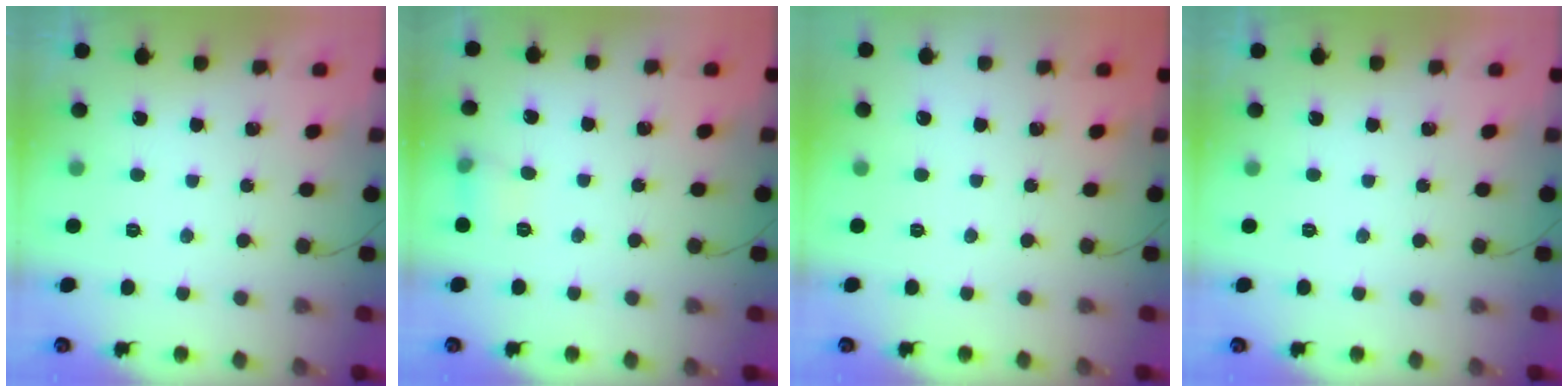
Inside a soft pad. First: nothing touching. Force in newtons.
{"total": 6.5, "press": 6.3, "slide": 1.9}
{"total": 0.0}
{"total": 0.0}